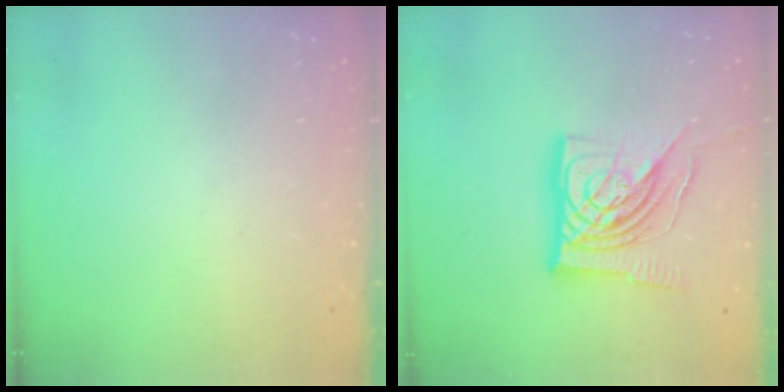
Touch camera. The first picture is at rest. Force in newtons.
{"total": 21.1, "press": 21.0, "slide": 2.2}